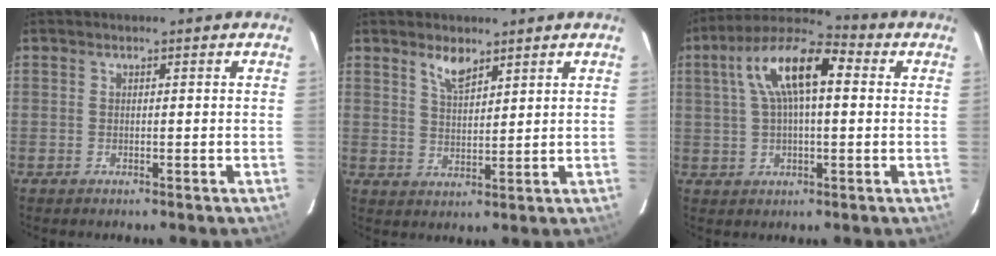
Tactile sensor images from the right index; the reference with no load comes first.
{"total": 4.5, "force": [3.3, 1.6, 2.6], "torque": [-0.047, -0.002, 0.062]}
{"total": 13.8, "force": [3.5, 5.3, 12.3], "torque": [-0.225, 0.033, 0.052]}